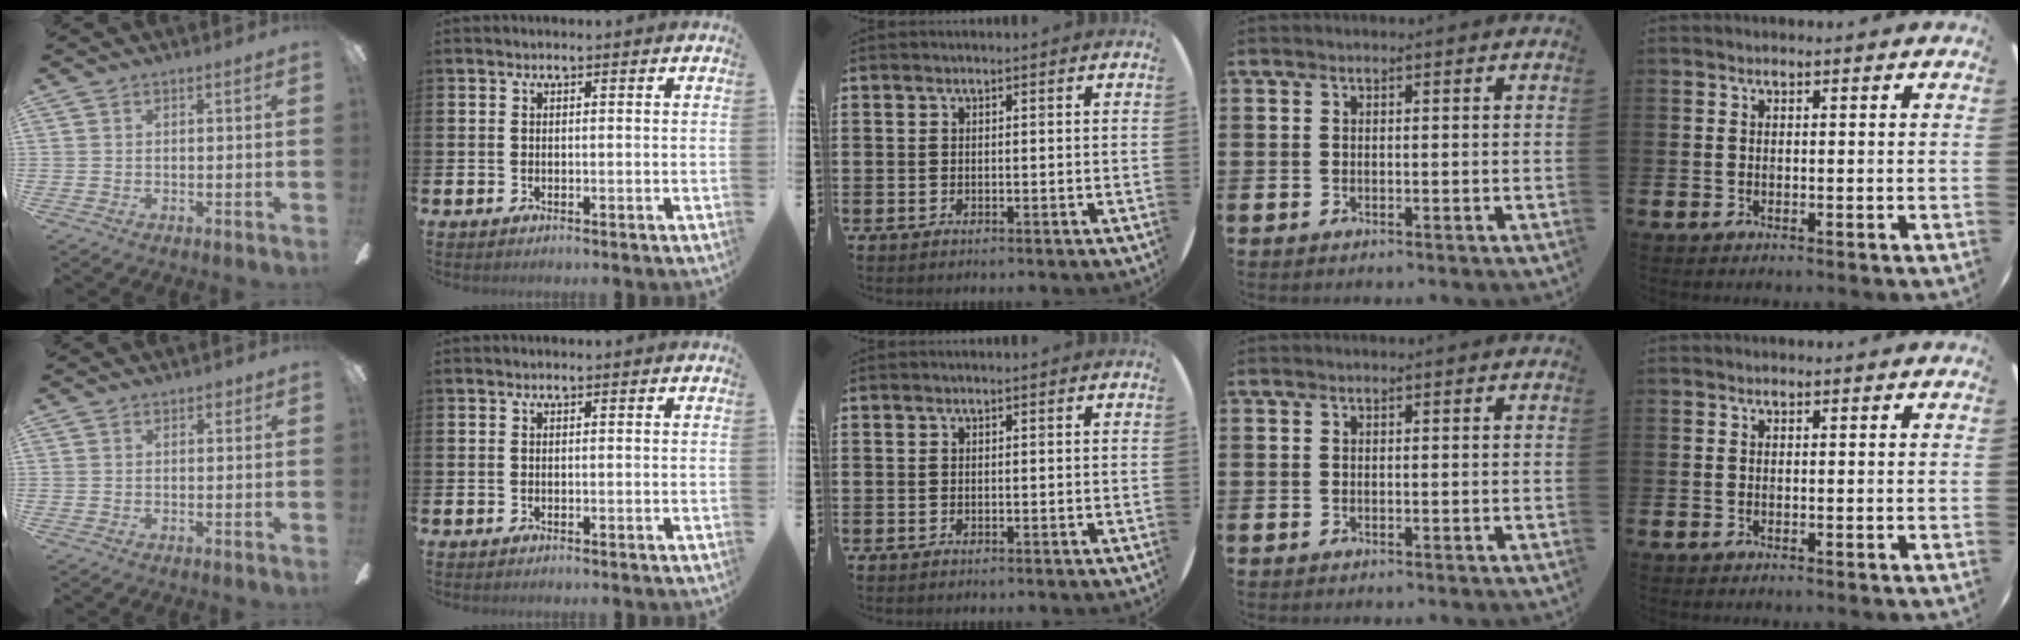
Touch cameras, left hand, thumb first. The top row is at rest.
{"thumb": {"total": 1.4, "force": [0.8, 0.9, 0.6], "torque": [-0.004, 0.000, 0.012]}}